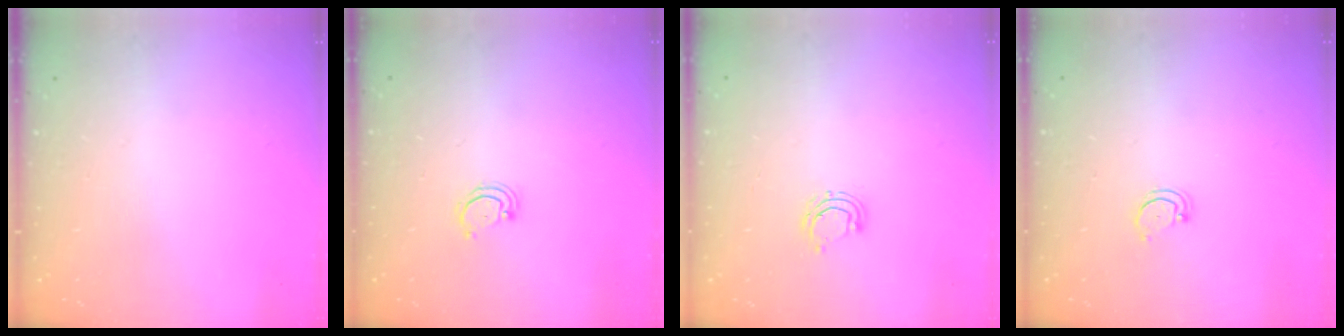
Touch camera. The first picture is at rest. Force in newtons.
{"total": 2.4, "press": 2.4, "slide": 0.2}
{"total": 5.6, "press": 5.4, "slide": 1.4}
{"total": 2.7, "press": 2.7, "slide": 0.3}